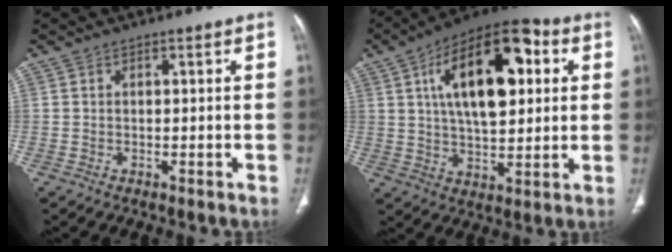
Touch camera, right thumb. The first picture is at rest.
{"total": 21.1, "force": [5.8, 10.1, 17.6], "torque": [-0.256, 0.007, 0.083]}